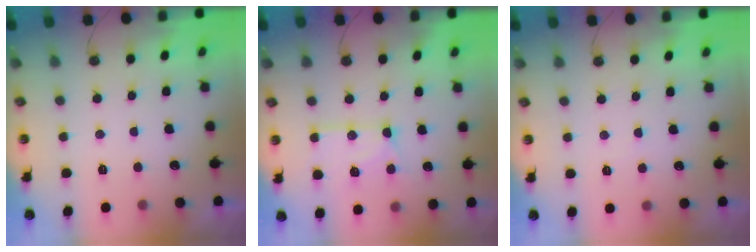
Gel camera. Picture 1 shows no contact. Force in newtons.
{"total": 13.6, "press": 13.6, "slide": 1.2}
{"total": 2.4, "press": 2.4, "slide": 0.4}